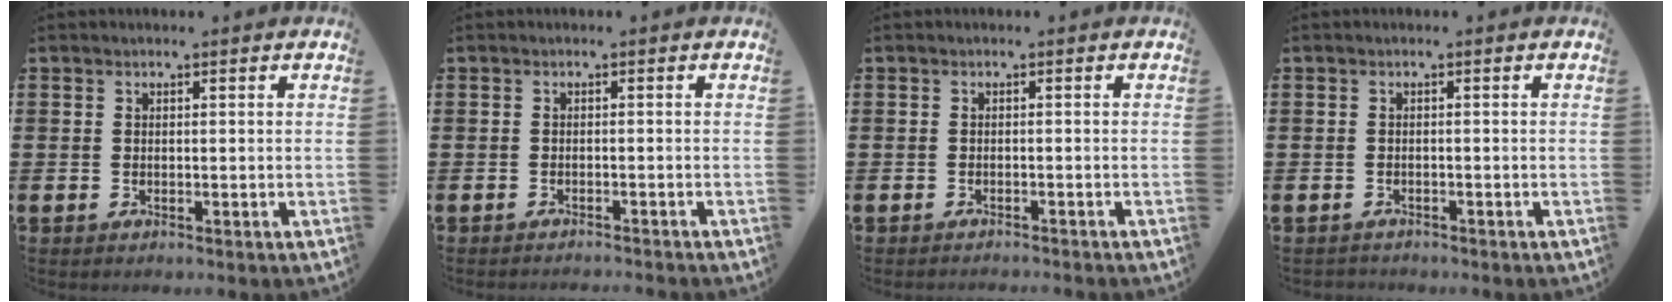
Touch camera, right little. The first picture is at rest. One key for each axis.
{"total": 0.8, "fx": -0.7, "fy": -0.2, "fz": 0.0, "tx": 0.001, "ty": 0.001, "tz": -0.016}
{"total": 0.6, "fx": -0.6, "fy": -0.1, "fz": 0.0, "tx": 0.000, "ty": -0.001, "tz": -0.013}
{"total": 0.6, "fx": -0.6, "fy": 0.1, "fz": 0.0, "tx": -0.002, "ty": -0.001, "tz": -0.012}